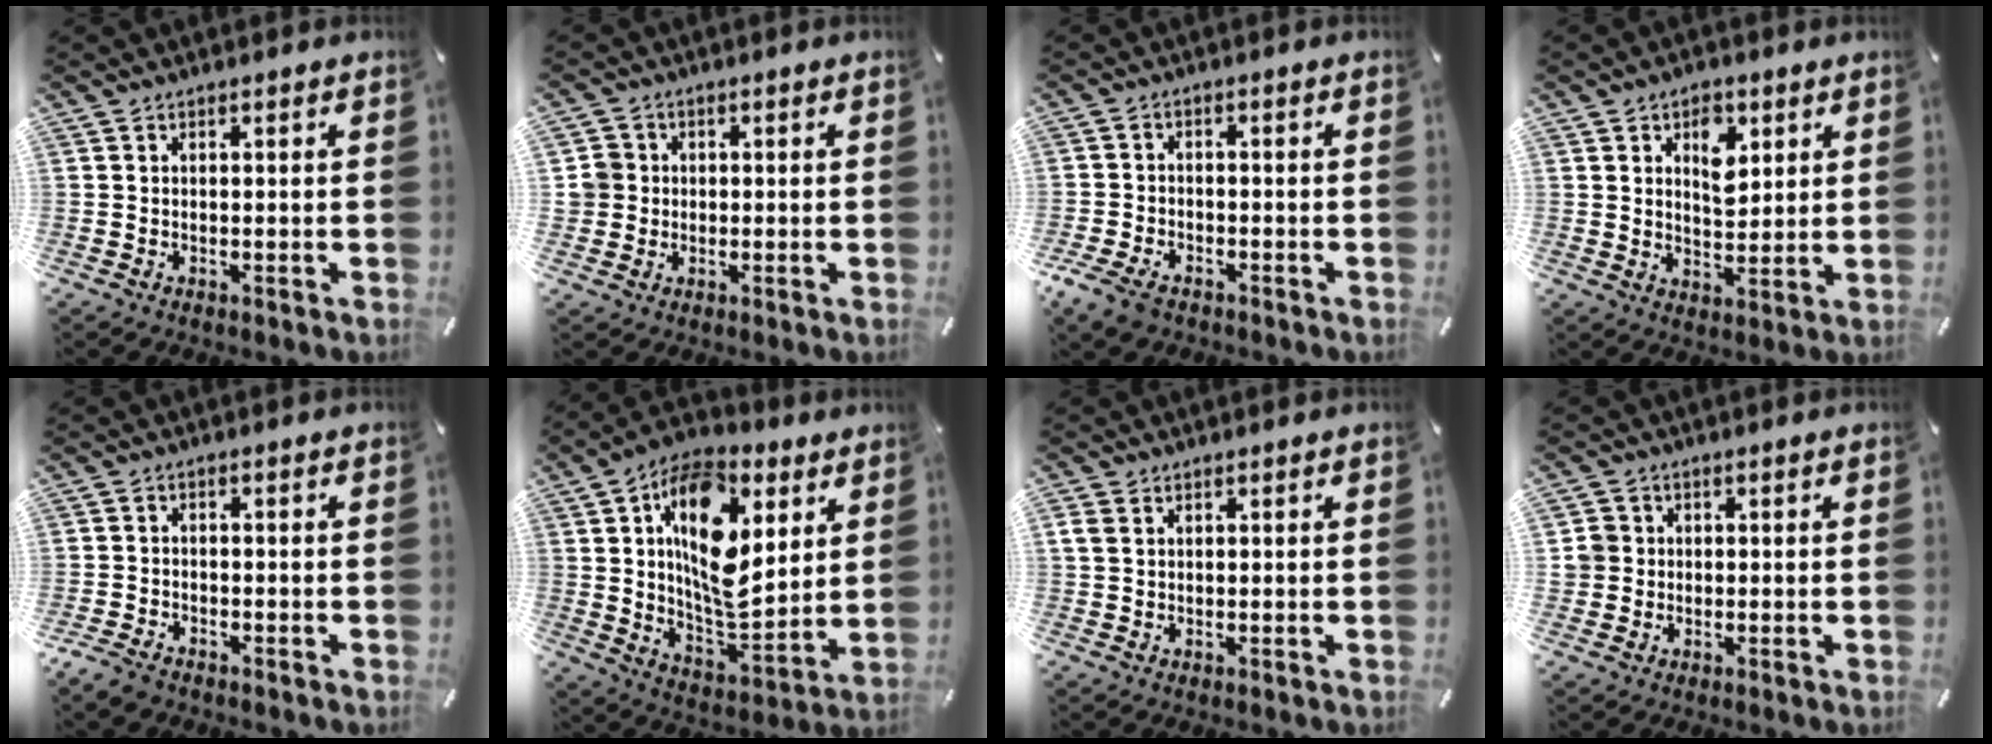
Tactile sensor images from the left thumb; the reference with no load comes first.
{"total": 4.6, "force": [0.2, 4.6, 0.6], "torque": [-0.026, 0.010, 0.004]}
{"total": 4.7, "force": [-3.1, 2.8, 2.2], "torque": [-0.059, 0.011, -0.063]}
{"total": 7.3, "force": [3.2, 5.1, 4.2], "torque": [-0.040, -0.009, 0.049]}
{"total": 2.9, "force": [-2.3, 1.3, 0.9], "torque": [-0.027, 0.010, -0.049]}
{"total": 19.8, "force": [6.4, 11.5, 14.7], "torque": [-0.265, -0.031, 0.108]}
{"total": 1.9, "force": [0.8, 1.5, 0.9], "torque": [-0.021, 0.006, 0.013]}
{"total": 3.9, "force": [0.1, 3.9, 0.5], "torque": [-0.022, 0.008, 0.002]}